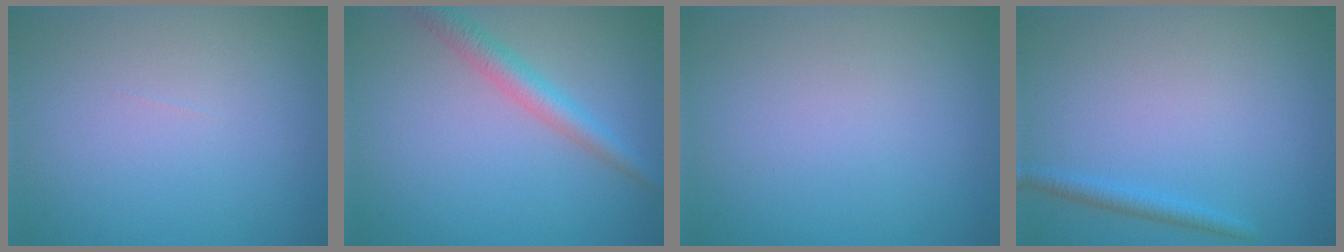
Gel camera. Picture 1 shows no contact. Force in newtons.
{"total": 3.0, "press": 3.0, "slide": 0.1}
{"total": 0.0}
{"total": 1.3, "press": 1.3, "slide": 0.0}